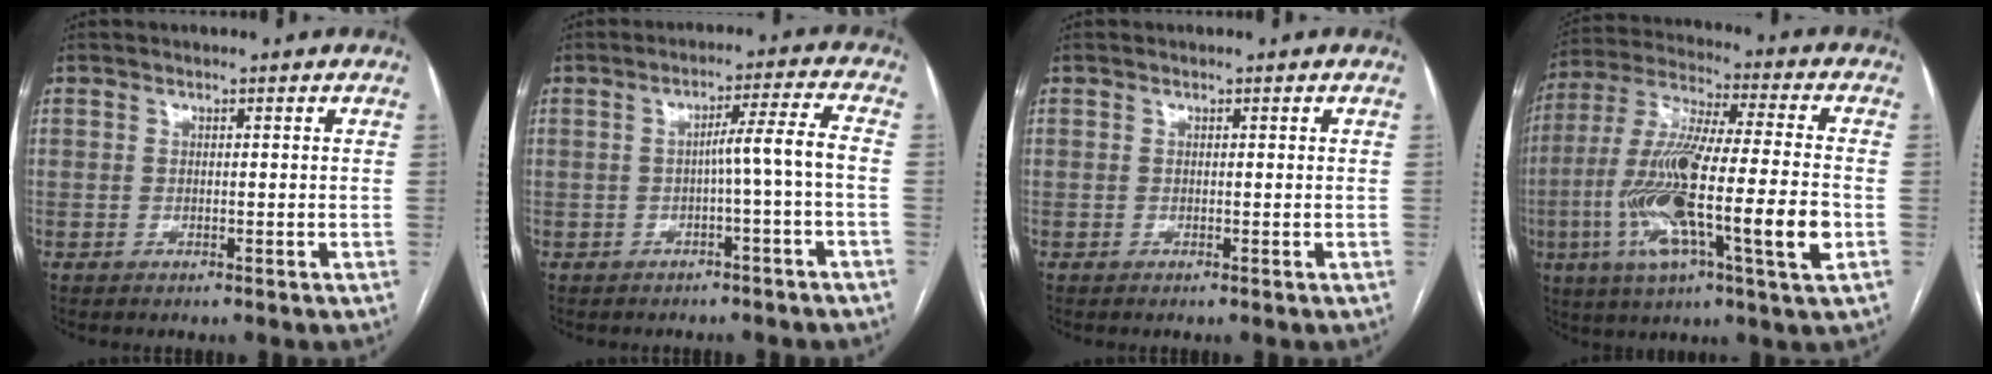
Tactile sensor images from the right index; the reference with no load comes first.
{"total": 5.0, "force": [-1.3, -1.1, 4.7], "torque": [-0.072, 0.014, -0.018]}
{"total": 0.0}
{"total": 20.4, "force": [-5.1, 1.7, 19.7], "torque": [-0.372, -0.014, -0.090]}